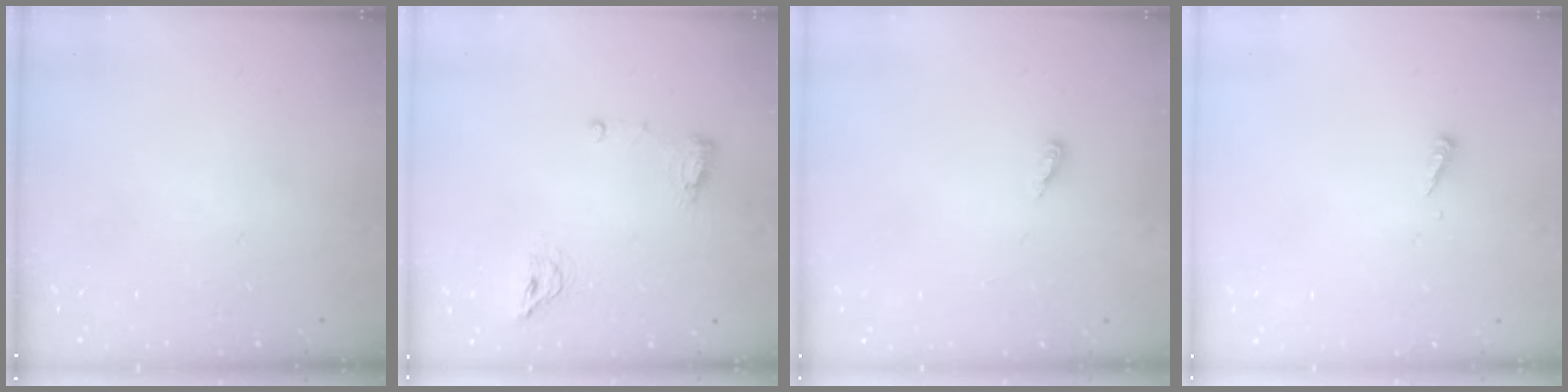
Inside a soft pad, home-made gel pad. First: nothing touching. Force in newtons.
{"total": 8.2, "press": 8.1, "slide": 1.5}
{"total": 2.8, "press": 2.8, "slide": 0.2}
{"total": 3.5, "press": 3.5, "slide": 0.2}